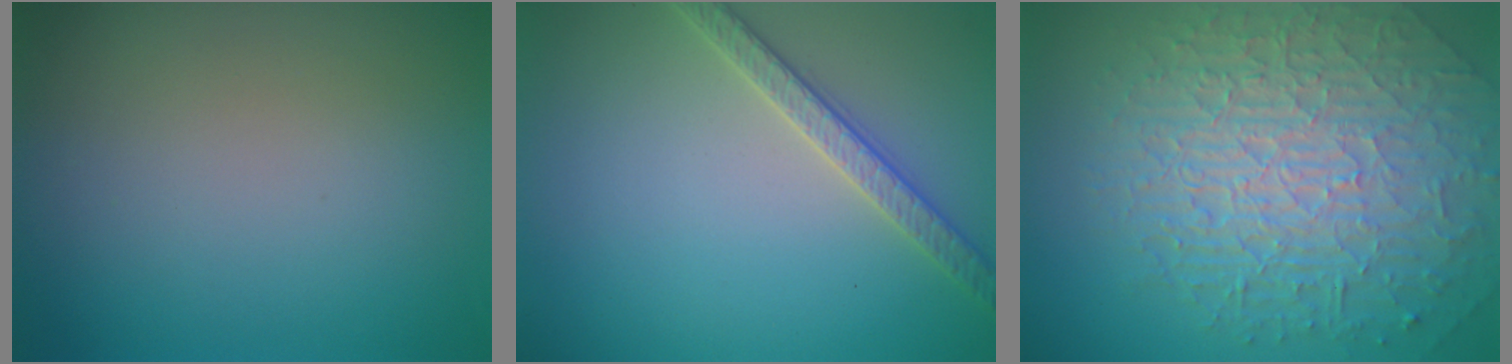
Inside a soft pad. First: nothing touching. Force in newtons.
{"total": 2.7, "press": 2.7, "slide": 0.1}
{"total": 10.1, "press": 6.5, "slide": 7.7}